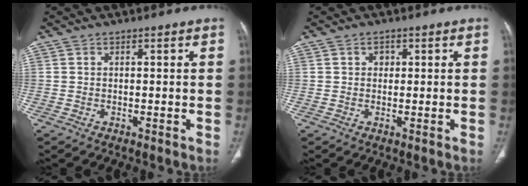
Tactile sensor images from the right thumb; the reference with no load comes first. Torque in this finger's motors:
{"motor_torque": [-0.43, 0.33, -0.27, 0.25, 0.04]}